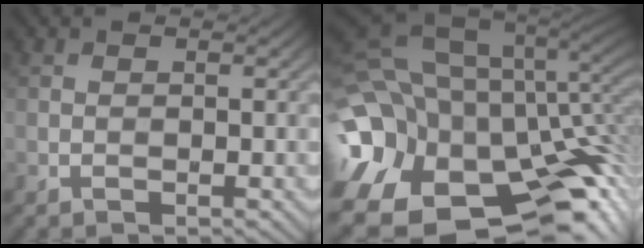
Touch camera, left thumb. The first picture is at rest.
{"total": 21.2, "force": [-3.5, 15.8, 13.7], "torque": [-0.322, -0.007, -0.027]}